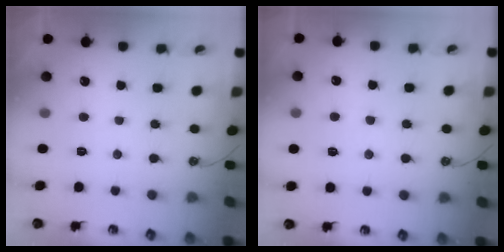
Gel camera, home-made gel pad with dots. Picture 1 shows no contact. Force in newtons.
{"total": 1.4, "press": 1.3, "slide": 0.4}